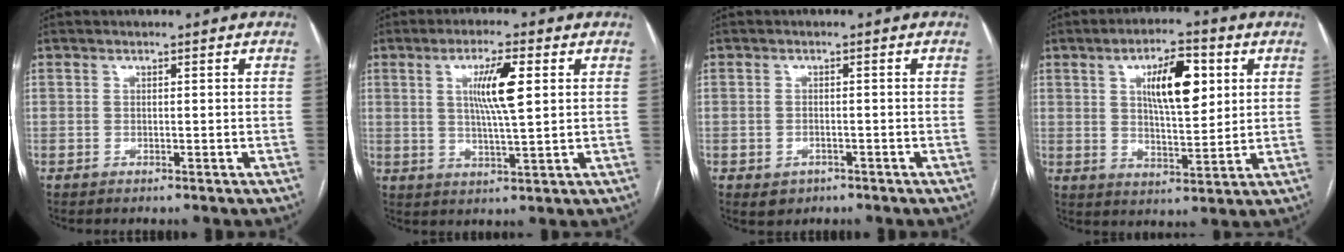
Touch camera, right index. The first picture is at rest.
{"total": 7.6, "force": [2.0, 0.5, 7.3], "torque": [-0.134, 0.000, 0.036]}
{"total": 2.4, "force": [-1.2, 1.8, 1.0], "torque": [-0.013, 0.002, -0.006]}
{"total": 10.4, "force": [3.4, 3.3, 9.3], "torque": [-0.153, 0.009, 0.059]}